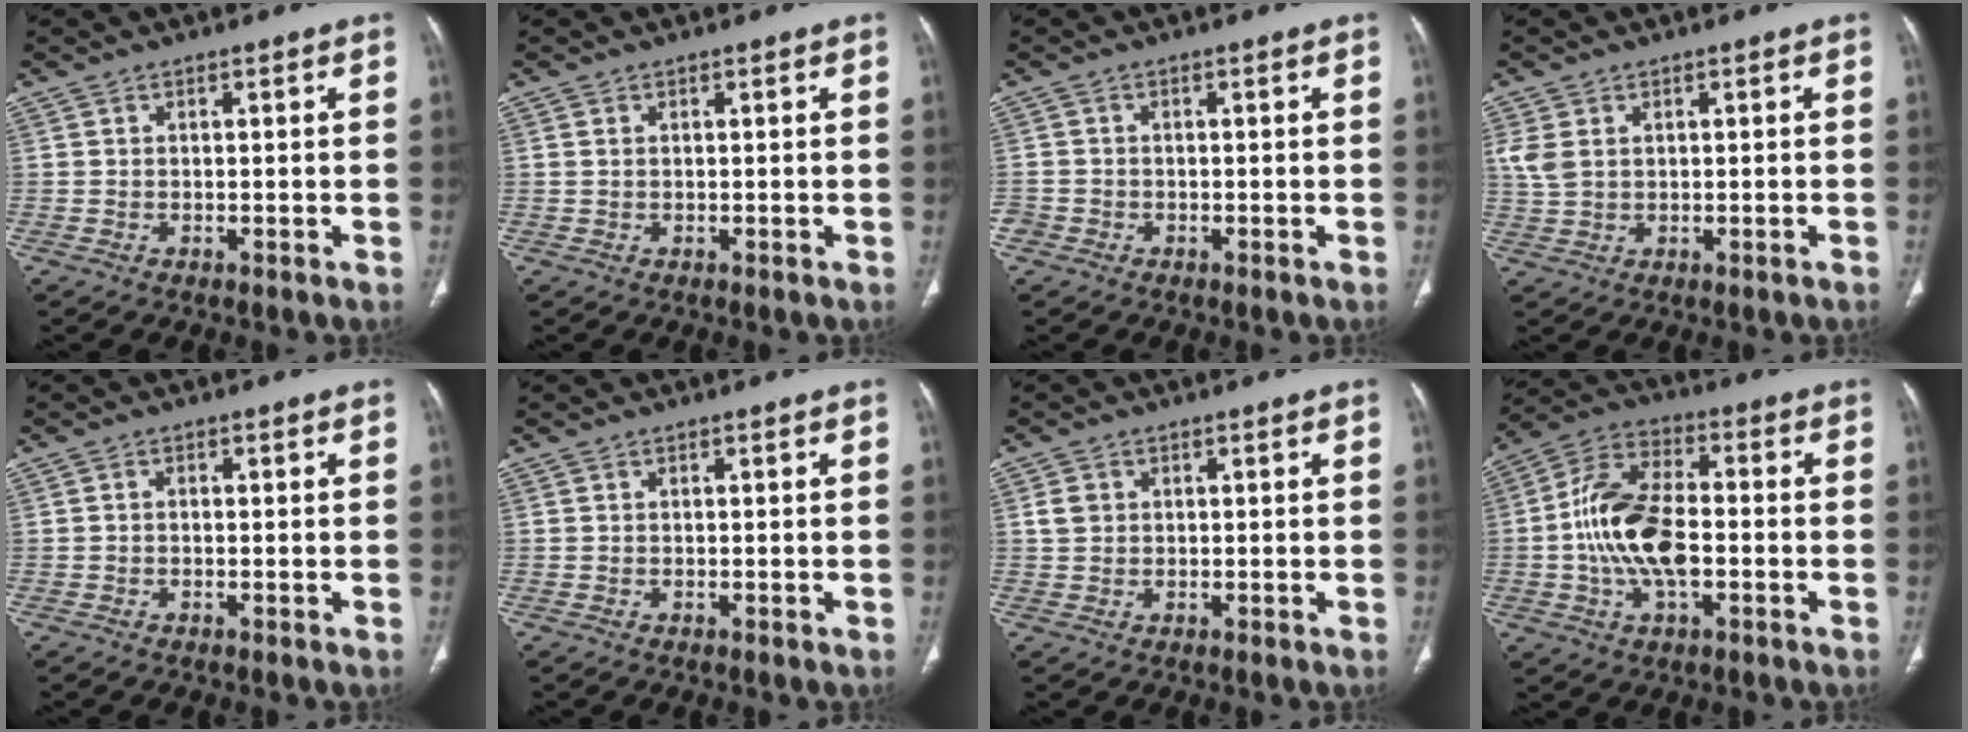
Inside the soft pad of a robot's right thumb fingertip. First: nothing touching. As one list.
[{"total": 0.6, "force": [0.3, 0.4, 0.4], "torque": [-0.010, 0.004, 0.007]}, {"total": 2.1, "force": [-0.9, 1.9, 0.3], "torque": [0.000, 0.010, -0.021]}, {"total": 3.8, "force": [0.9, 2.6, 2.7], "torque": [-0.064, 0.006, 0.025]}, {"total": 0.5, "force": [-0.1, 0.4, 0.4], "torque": [-0.005, 0.001, -0.007]}, {"total": 0.0}, {"total": 2.4, "force": [0.6, 2.1, 1.1], "torque": [-0.016, 0.003, 0.013]}, {"total": 15.1, "force": [-1.9, 8.1, 12.6], "torque": [-0.243, 0.026, -0.038]}]